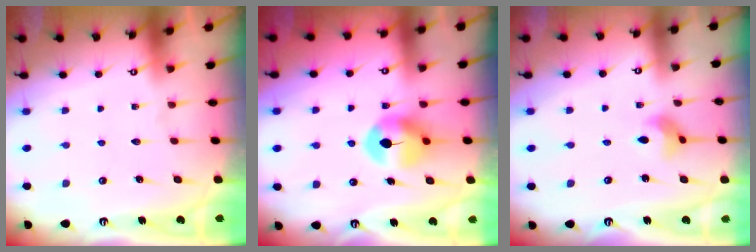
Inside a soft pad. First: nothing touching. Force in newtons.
{"total": 7.8, "press": 7.8, "slide": 0.1}
{"total": 4.9, "press": 4.9, "slide": 0.5}